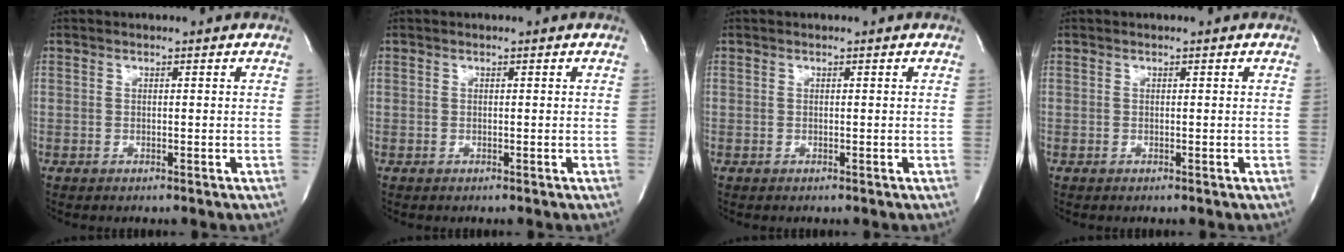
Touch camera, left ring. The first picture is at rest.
{"total": 0.0}
{"total": 0.0}
{"total": 0.0}